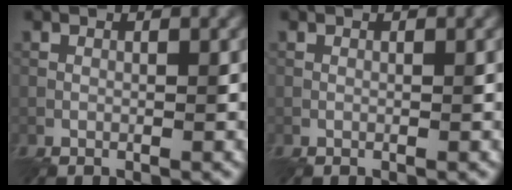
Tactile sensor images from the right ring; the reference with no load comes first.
{"total": 0.0}